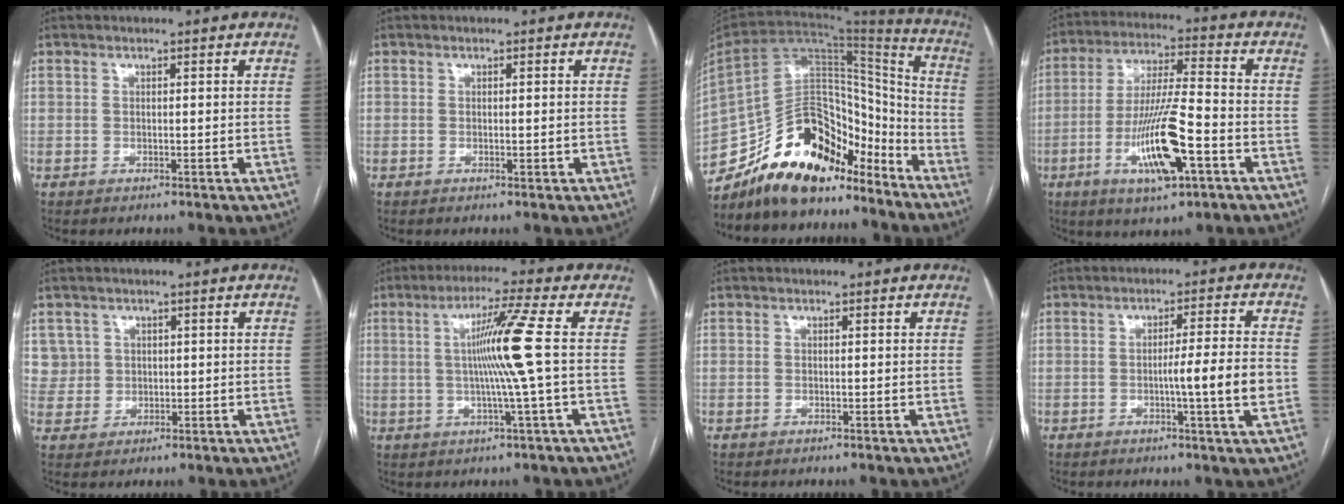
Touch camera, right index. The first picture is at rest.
{"total": 0.7, "force": [-0.2, 0.3, 0.6], "torque": [-0.009, -0.001, 0.000]}
{"total": 22.0, "force": [-17.5, 9.0, 9.8], "torque": [-0.210, 0.033, -0.296]}
{"total": 13.4, "force": [-5.1, 1.8, 12.3], "torque": [-0.238, -0.009, -0.089]}
{"total": 4.0, "force": [1.5, 3.6, -0.4], "torque": [0.024, 0.008, 0.030]}
{"total": 9.0, "force": [0.5, -2.3, 8.7], "torque": [-0.156, 0.000, 0.014]}
{"total": 0.0}
{"total": 7.2, "force": [-1.5, -0.9, 7.0], "torque": [-0.102, -0.002, -0.022]}